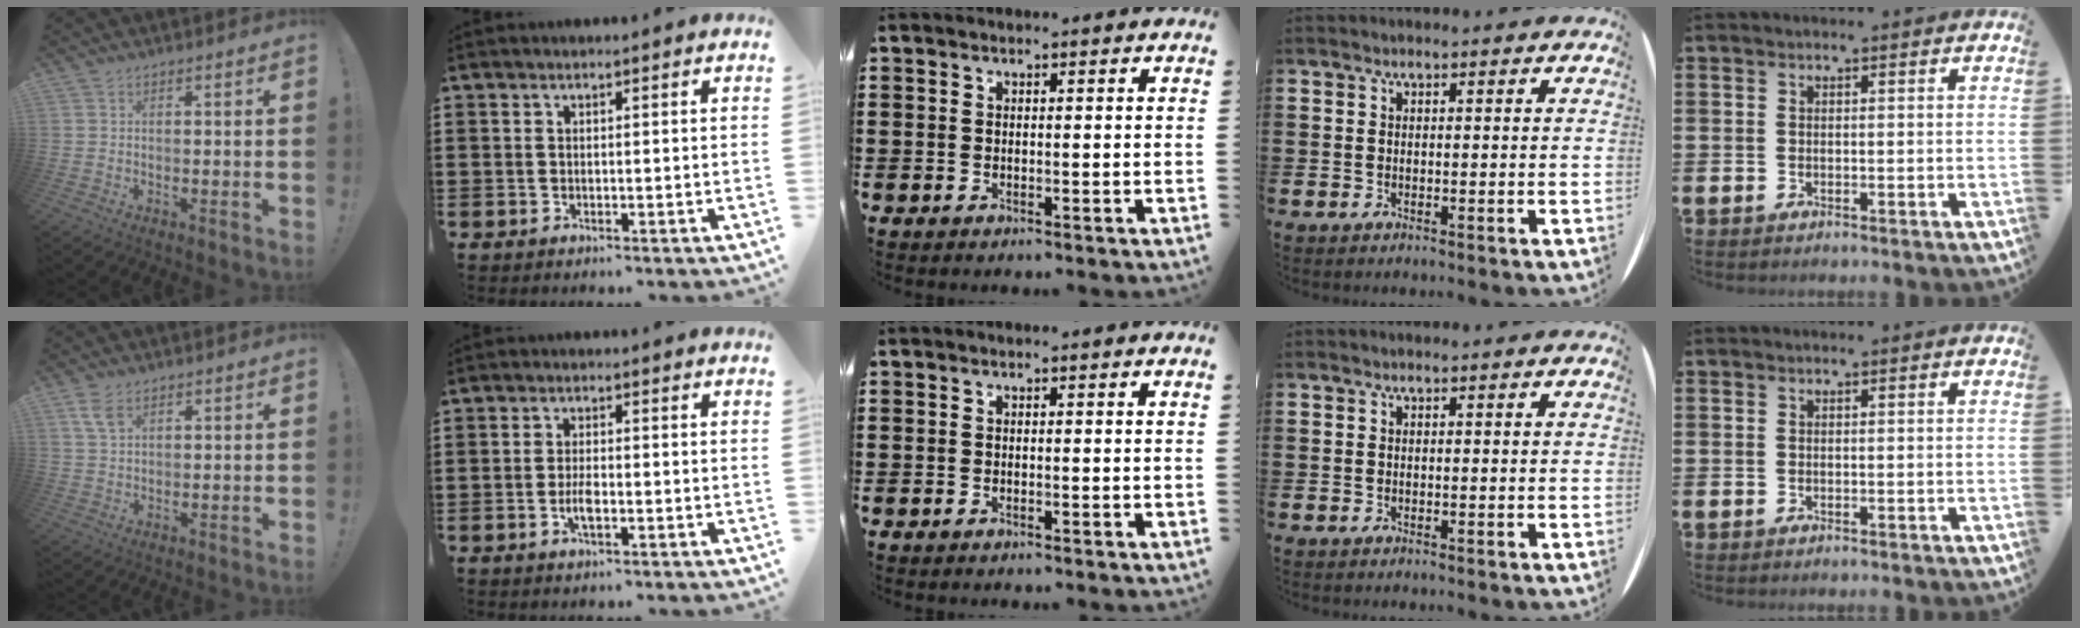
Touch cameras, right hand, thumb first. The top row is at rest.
{"thumb": {"total": 4.6, "force": [2.6, 2.0, 3.2], "torque": [-0.051, -0.011, 0.047]}, "index": {"total": 3.1, "force": [-1.1, 0.7, 2.8], "torque": [-0.057, -0.003, -0.021]}}